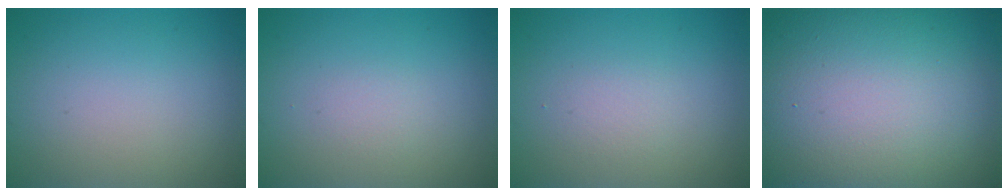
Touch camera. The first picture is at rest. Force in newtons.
{"total": 0.9, "press": 0.9, "slide": 0.0}
{"total": 1.2, "press": 1.2, "slide": 0.0}
{"total": 25.6, "press": 25.6, "slide": 1.1}